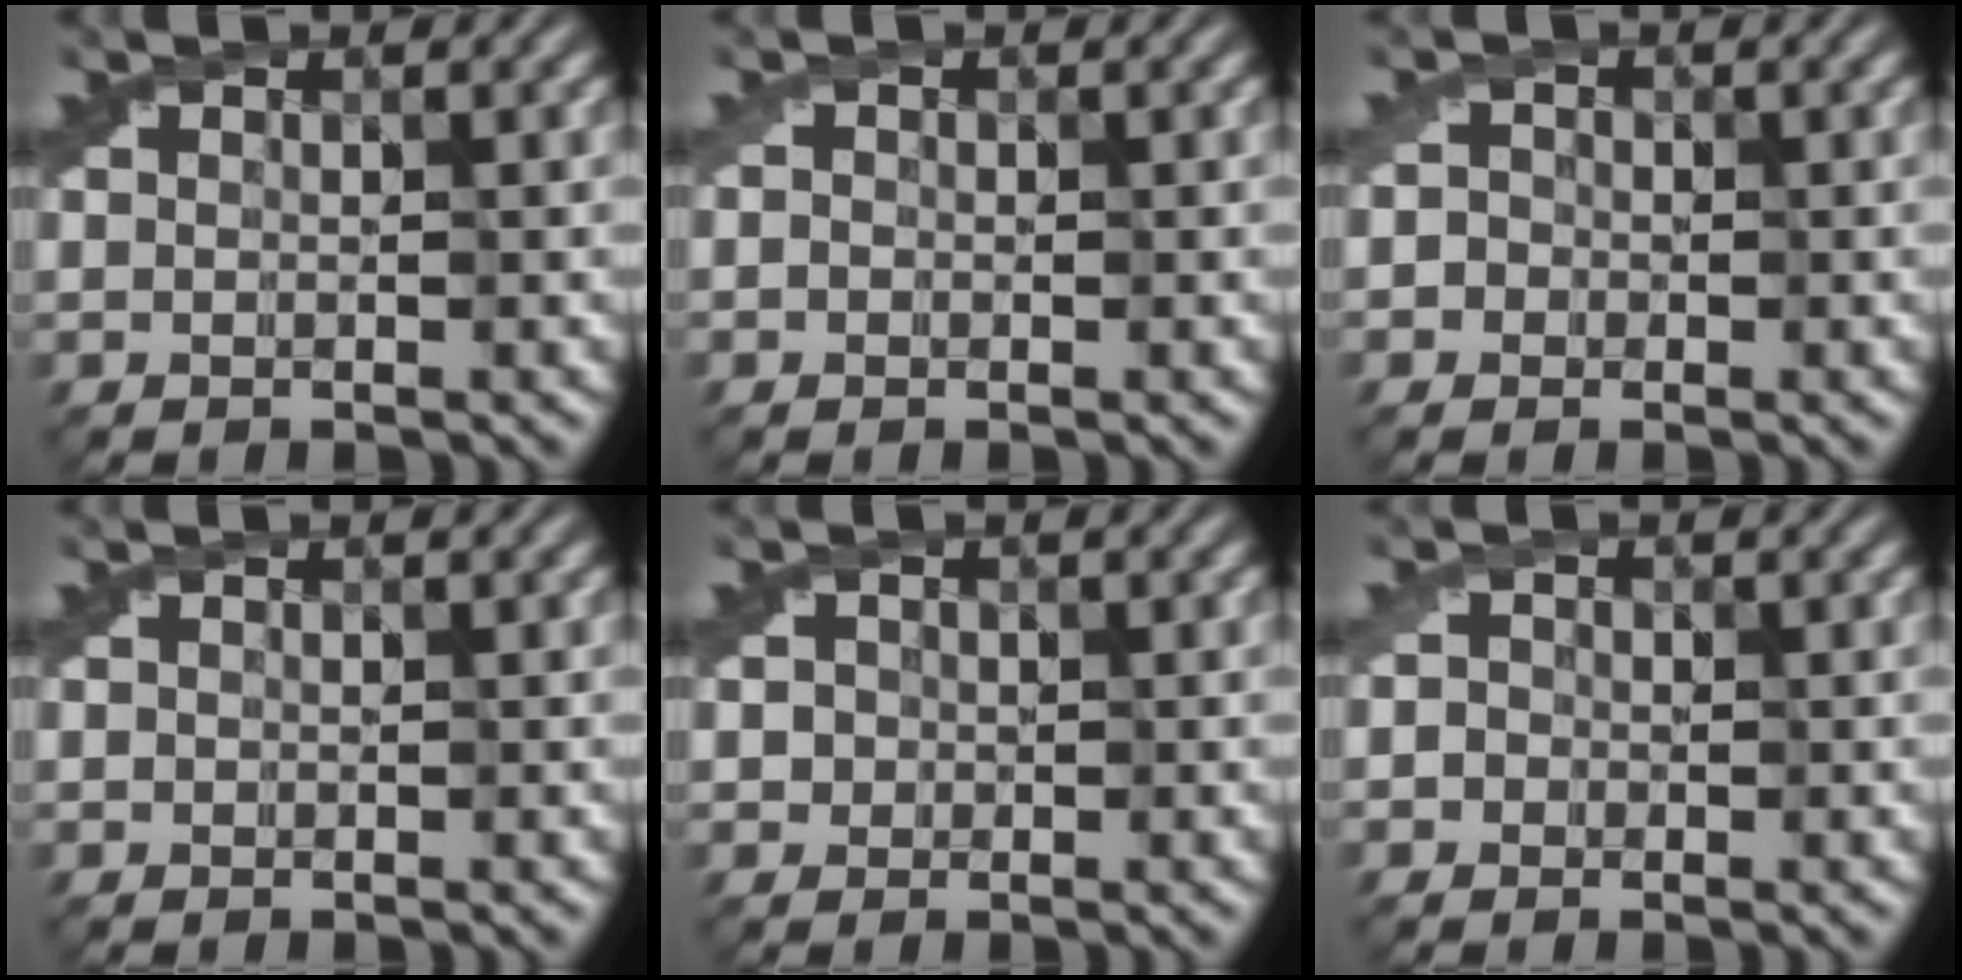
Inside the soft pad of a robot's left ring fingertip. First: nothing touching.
{"total": 0.6, "force": [-0.4, 0.5, 0.1], "torque": [0.004, -0.004, -0.012]}
{"total": 2.4, "force": [0.2, 2.2, 1.0], "torque": [-0.005, 0.013, -0.011]}
{"total": 0.0}
{"total": 2.1, "force": [0.1, 1.9, 0.8], "torque": [-0.020, 0.004, 0.007]}
{"total": 2.3, "force": [0.2, 2.0, 1.0], "torque": [-0.010, 0.012, -0.011]}